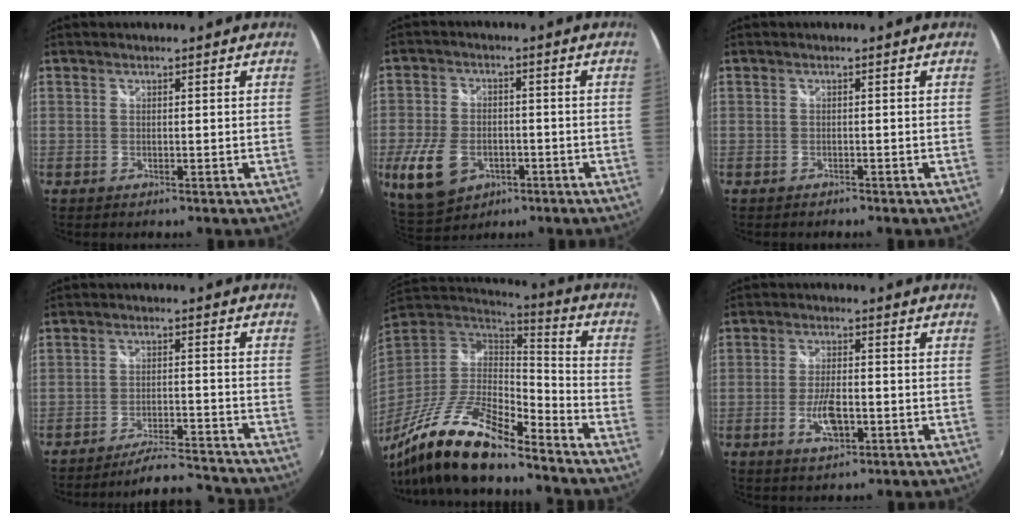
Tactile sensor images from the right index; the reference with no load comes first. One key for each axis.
{"total": 12.2, "fx": -4.8, "fy": 8.4, "fz": 7.4, "tx": -0.183, "ty": -0.016, "tz": -0.077}
{"total": 0.9, "fx": -0.8, "fy": 0.3, "fz": 0.0, "tx": -0.003, "ty": -0.003, "tz": -0.014}
{"total": 13.2, "fx": -12.8, "fy": 1.2, "fz": 3.1, "tx": -0.070, "ty": 0.014, "tz": -0.175}
{"total": 21.2, "fx": -15.5, "fy": 5.2, "fz": 13.4, "tx": -0.257, "ty": -0.042, "tz": -0.285}
{"total": 6.3, "fx": -2.1, "fy": 2.6, "fz": 5.3, "tx": -0.110, "ty": -0.005, "tz": -0.037}